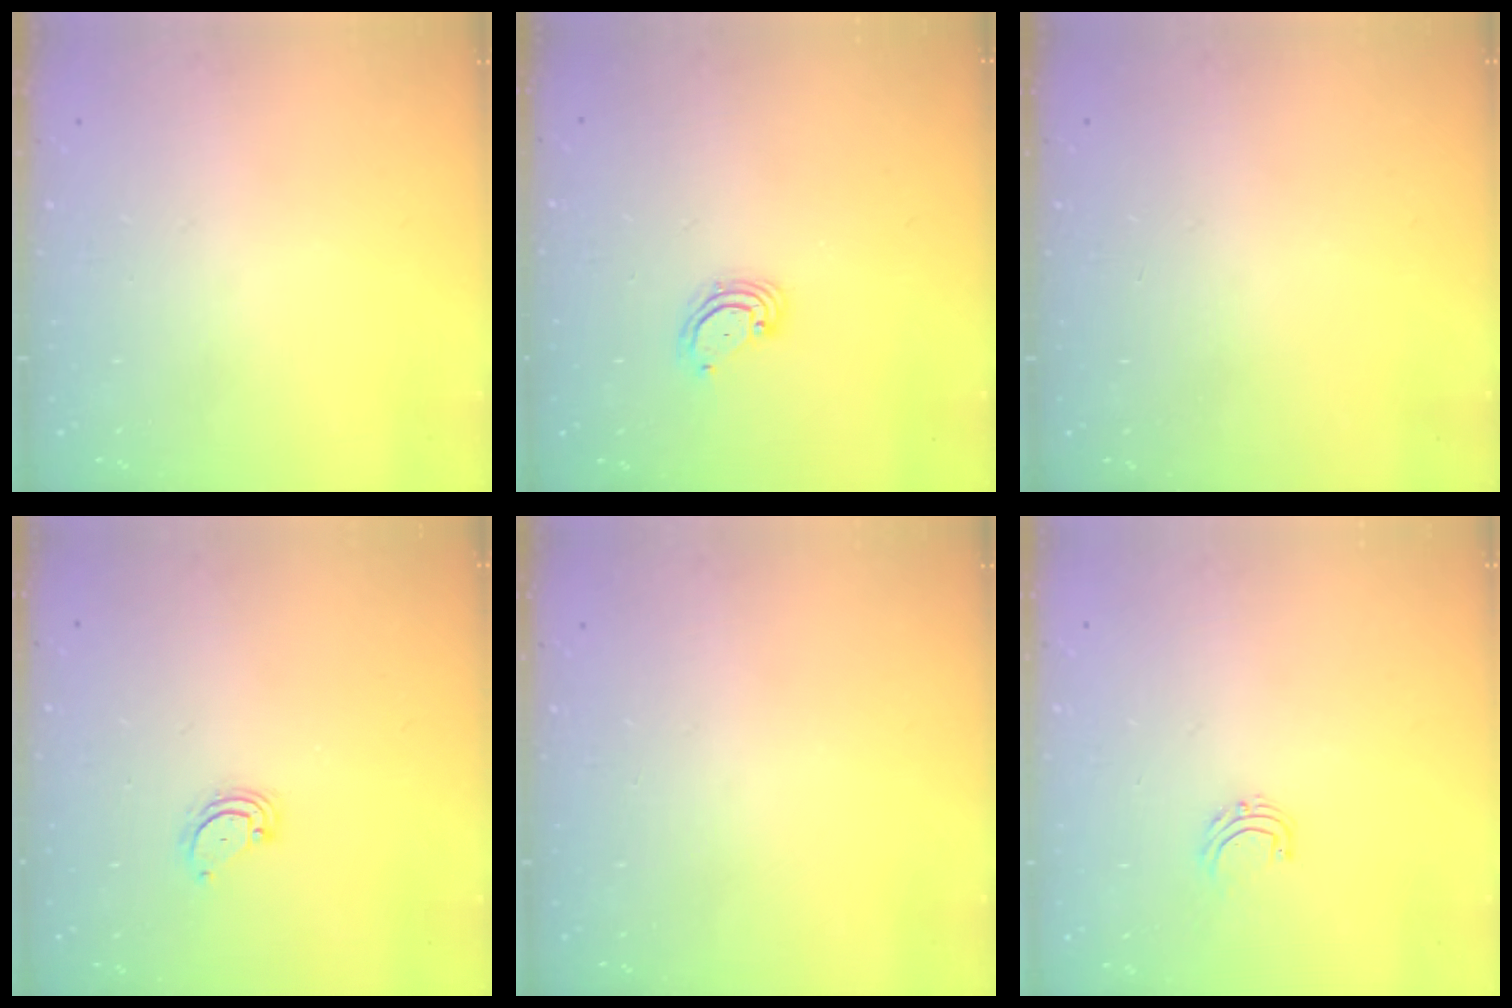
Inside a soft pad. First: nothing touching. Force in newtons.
{"total": 3.3, "press": 3.3, "slide": 0.3}
{"total": 0.0}
{"total": 2.3, "press": 2.3, "slide": 0.2}
{"total": 0.0}
{"total": 4.7, "press": 4.7, "slide": 0.3}